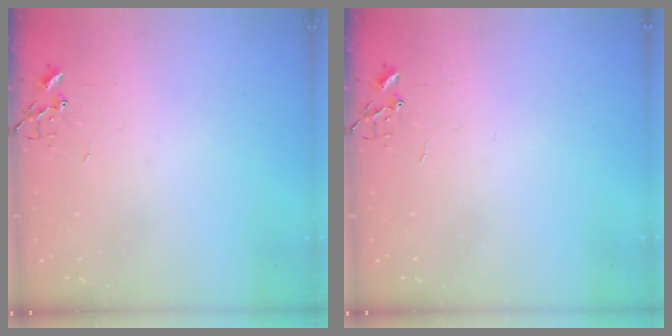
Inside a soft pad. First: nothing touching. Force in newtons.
{"total": 0.0}